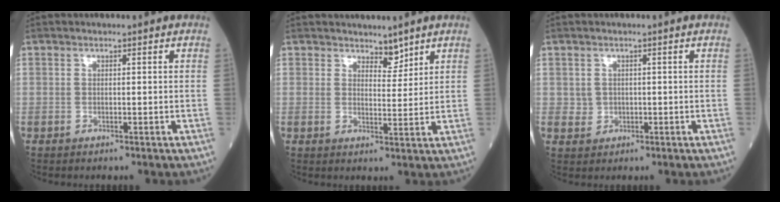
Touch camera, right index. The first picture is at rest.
{"total": 2.7, "force": [2.5, 1.0, 0.4], "torque": [0.000, -0.002, 0.043]}
{"total": 1.8, "force": [0.2, 1.7, 0.4], "torque": [-0.005, 0.003, 0.009]}